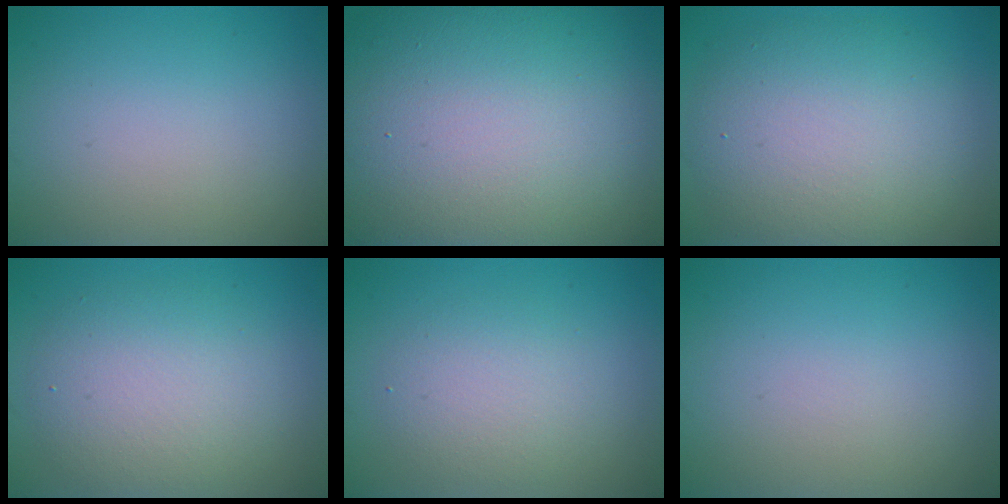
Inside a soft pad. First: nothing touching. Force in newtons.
{"total": 21.2, "press": 21.1, "slide": 1.4}
{"total": 8.5, "press": 8.5, "slide": 0.8}
{"total": 4.9, "press": 4.9, "slide": 0.3}
{"total": 3.1, "press": 3.1, "slide": 0.1}
{"total": 0.0}